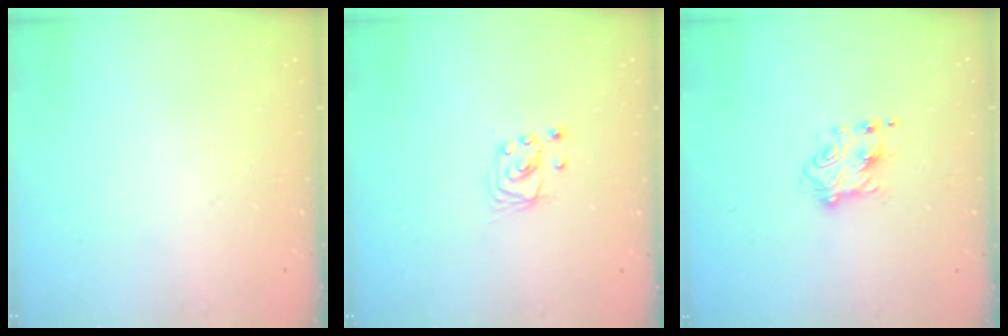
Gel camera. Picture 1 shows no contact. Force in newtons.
{"total": 2.4, "press": 2.4, "slide": 0.2}
{"total": 5.6, "press": 5.6, "slide": 0.8}